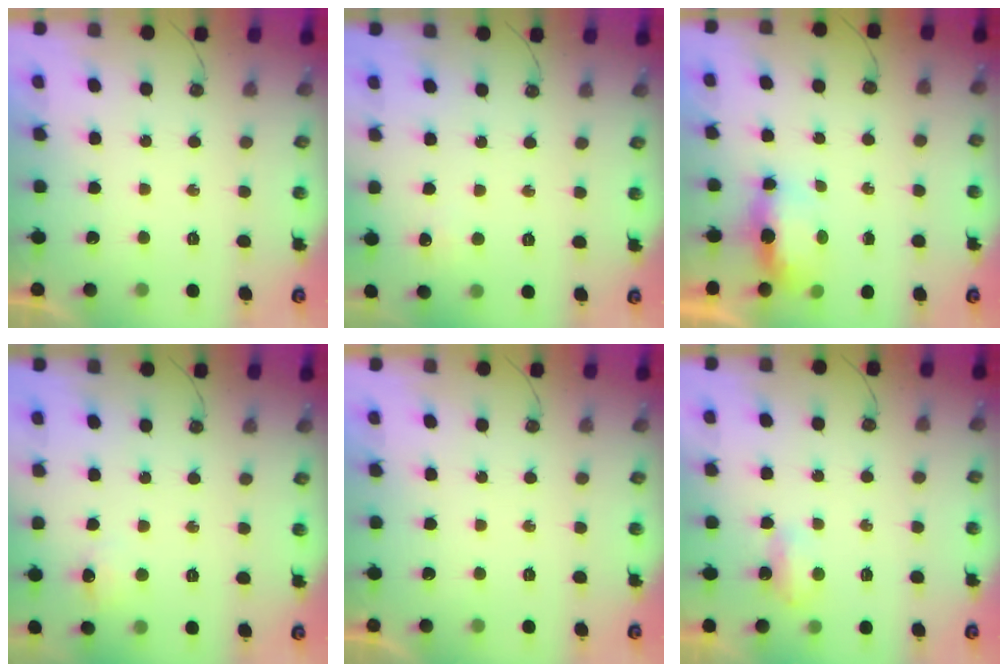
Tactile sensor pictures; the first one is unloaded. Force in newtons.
{"total": 3.8, "press": 3.7, "slide": 0.5}
{"total": 5.9, "press": 5.8, "slide": 0.7}
{"total": 6.3, "press": 6.2, "slide": 0.9}
{"total": 0.0}
{"total": 3.4, "press": 3.3, "slide": 0.4}